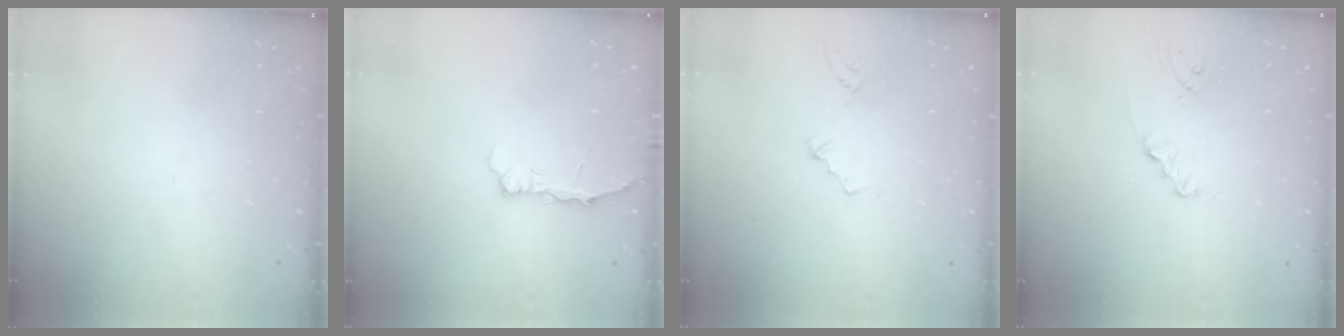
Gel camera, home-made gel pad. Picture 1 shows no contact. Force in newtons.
{"total": 2.8, "press": 2.8, "slide": 0.3}
{"total": 1.6, "press": 1.2, "slide": 1.0}
{"total": 1.7, "press": 1.7, "slide": 0.2}